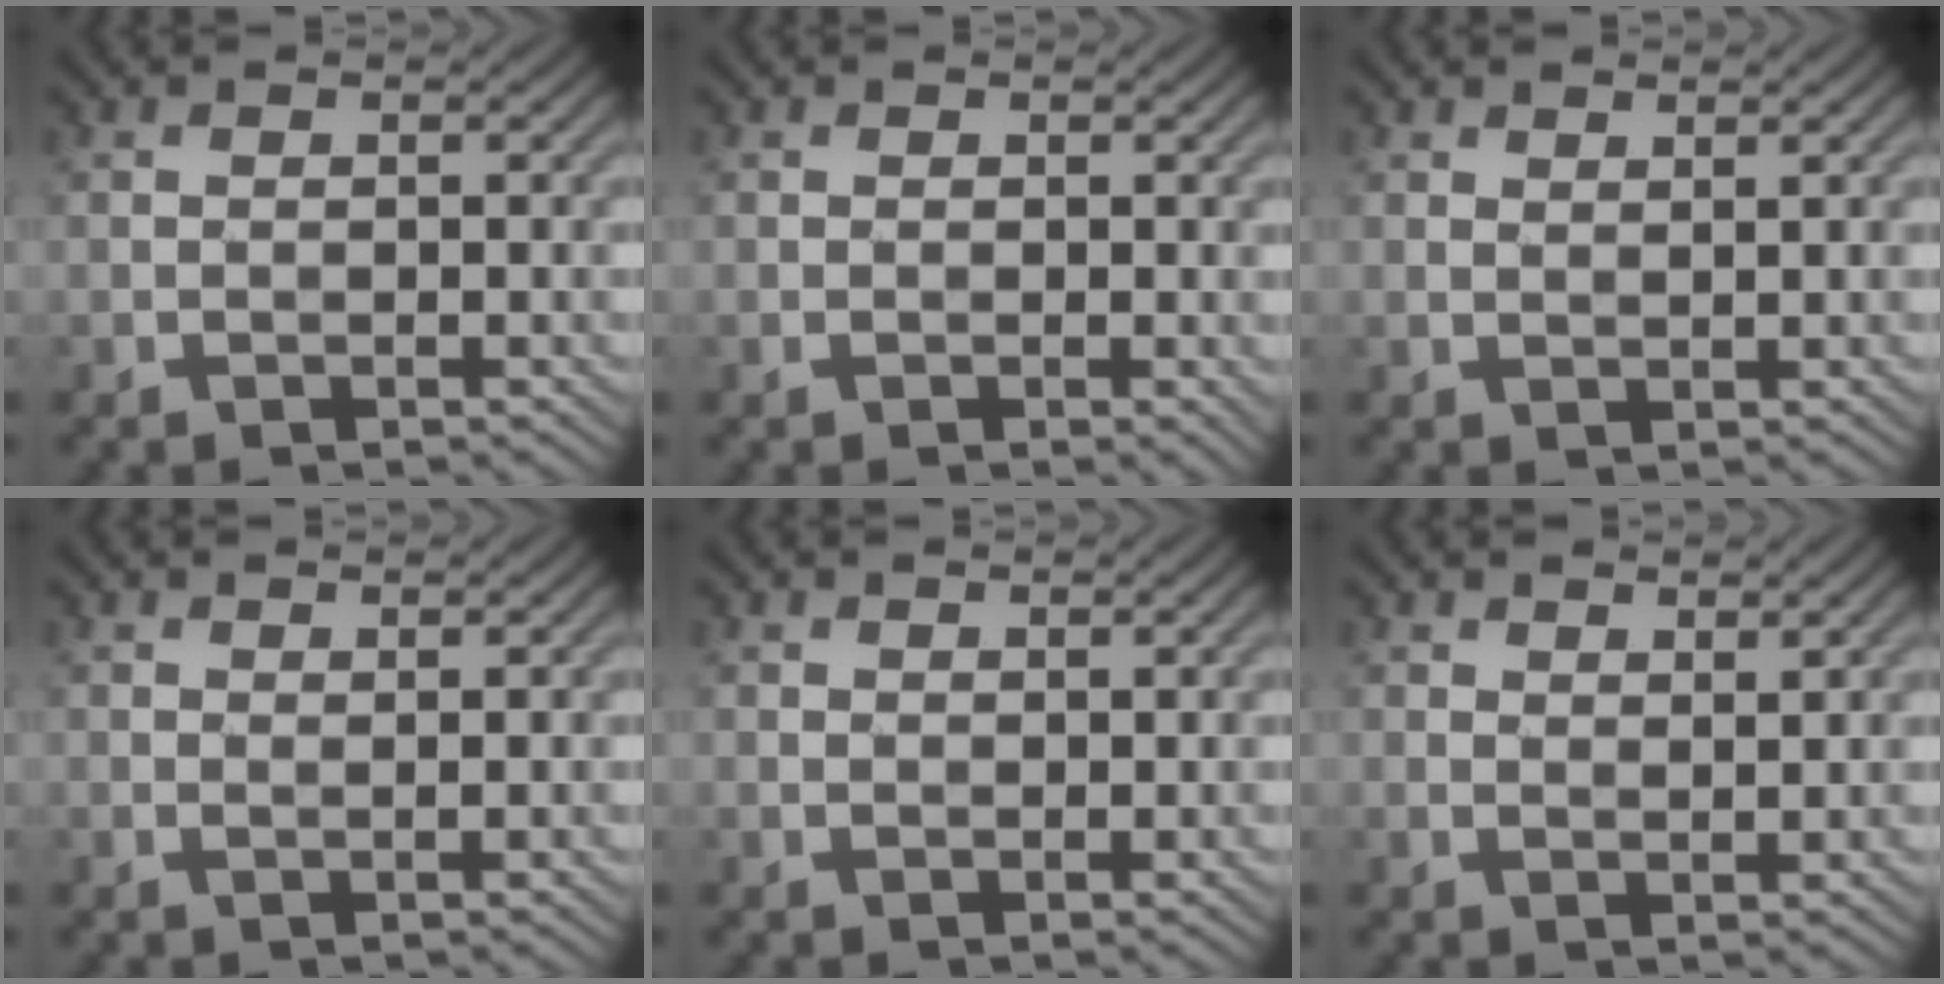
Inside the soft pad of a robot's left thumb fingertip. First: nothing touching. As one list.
[{"total": 1.4, "force": [0.5, 0.6, 1.2], "torque": [-0.018, 0.002, 0.011]}, {"total": 1.8, "force": [1.4, 0.4, 0.9], "torque": [-0.011, -0.001, 0.029]}, {"total": 1.4, "force": [1.0, 0.3, 0.8], "torque": [-0.010, -0.001, 0.021]}, {"total": 1.4, "force": [1.1, 0.6, 0.7], "torque": [-0.007, 0.002, 0.026]}, {"total": 2.8, "force": [2.3, 0.9, 1.4], "torque": [-0.022, -0.003, 0.042]}]